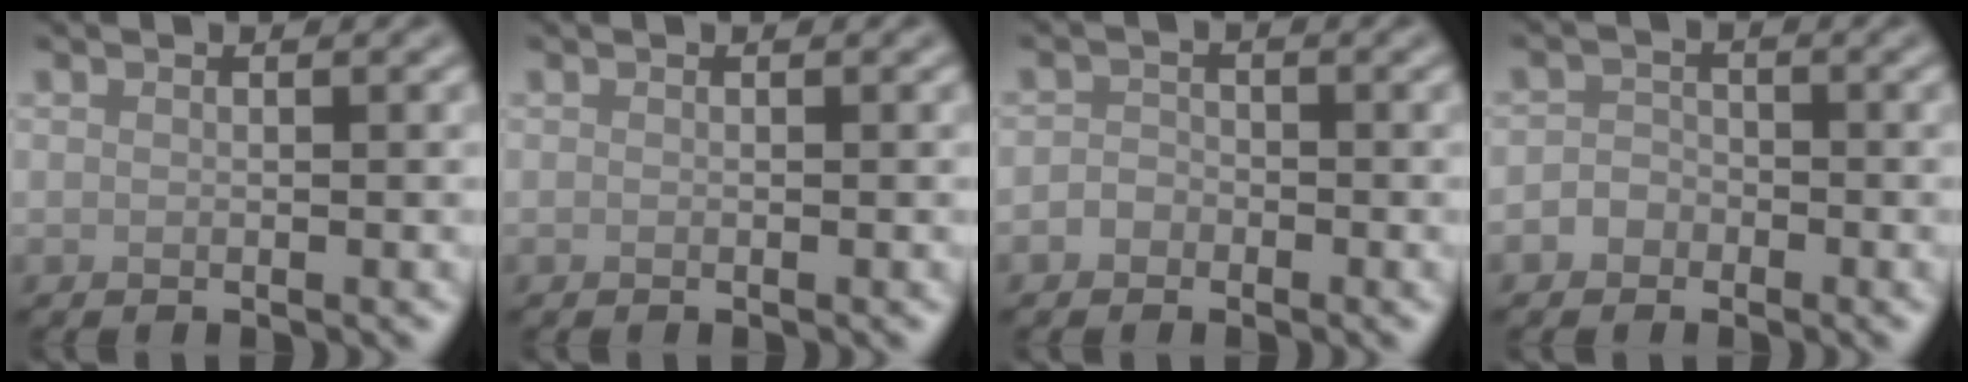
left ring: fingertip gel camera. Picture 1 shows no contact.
{"total": 0.0}
{"total": 1.3, "force": [-0.7, 1.1, 0.3], "torque": [0.000, 0.001, -0.016]}
{"total": 1.6, "force": [-0.9, 1.3, 0.3], "torque": [0.001, 0.003, -0.020]}